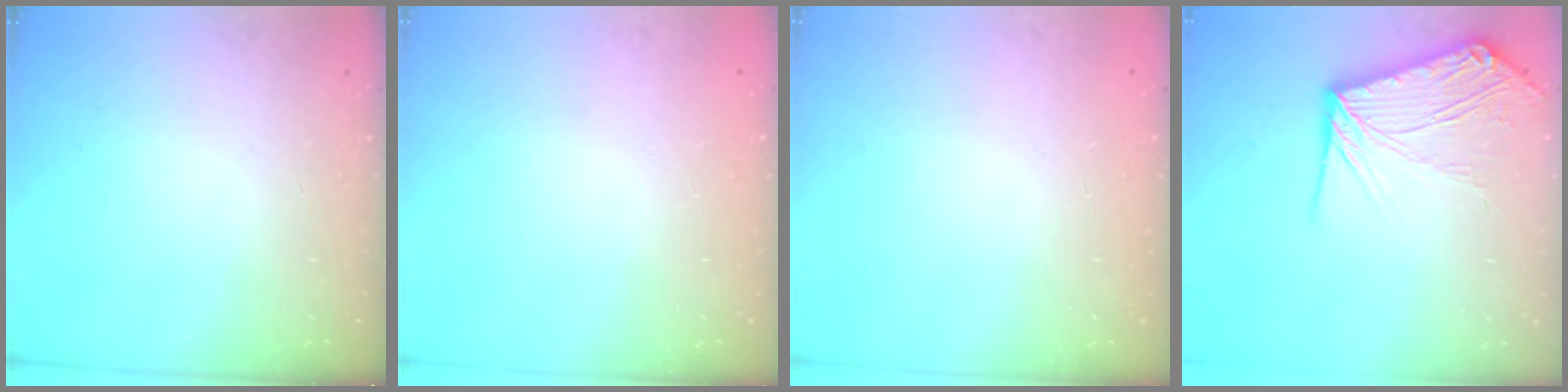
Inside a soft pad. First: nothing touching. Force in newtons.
{"total": 0.0}
{"total": 0.0}
{"total": 12.7, "press": 12.6, "slide": 1.4}